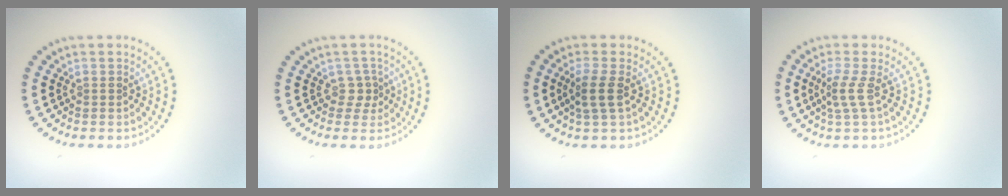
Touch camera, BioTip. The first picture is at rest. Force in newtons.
{"total": 1.3, "press": 0.9, "slide": 0.9}
{"total": 2.2, "press": 1.9, "slide": 1.2}
{"total": 2.0, "press": 1.4, "slide": 1.5}